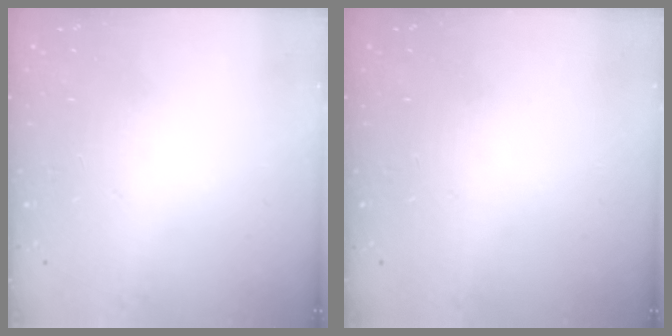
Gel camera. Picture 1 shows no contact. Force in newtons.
{"total": 0.0}